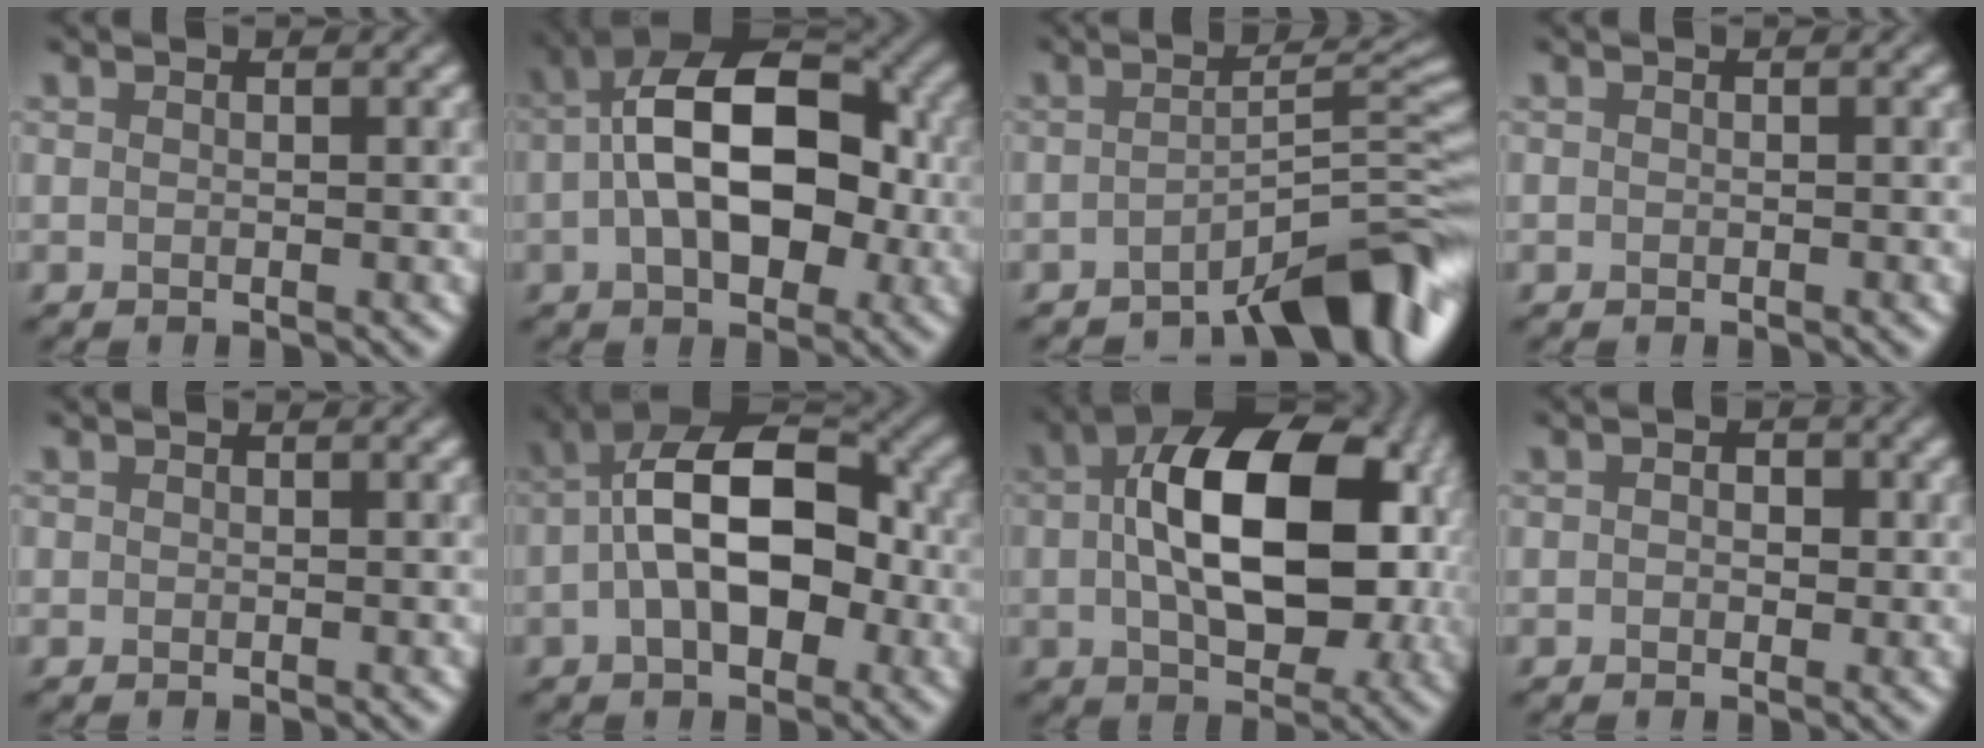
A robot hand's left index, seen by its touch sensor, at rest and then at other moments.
{"total": 12.3, "force": [-0.2, 7.0, 10.1], "torque": [-0.151, 0.024, -0.010]}
{"total": 6.9, "force": [-4.9, 1.5, 4.7], "torque": [-0.057, 0.012, -0.079]}
{"total": 0.0}
{"total": 0.0}
{"total": 11.1, "force": [-0.8, 6.1, 9.2], "torque": [-0.144, 0.024, -0.024]}
{"total": 13.8, "force": [1.2, 8.0, 11.1], "torque": [-0.171, 0.010, 0.021]}
{"total": 1.7, "force": [0.3, 1.3, 1.0], "torque": [-0.007, 0.001, -0.011]}